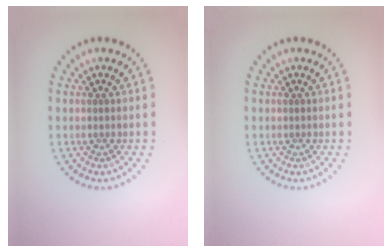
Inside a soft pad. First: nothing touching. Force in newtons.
{"total": 0.0}